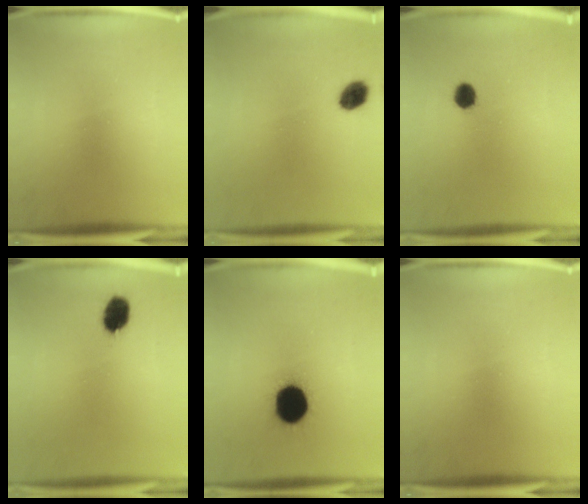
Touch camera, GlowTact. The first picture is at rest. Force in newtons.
{"total": 4.2}
{"total": 3.1}
{"total": 5.5}
{"total": 16.3}
{"total": 0.0}